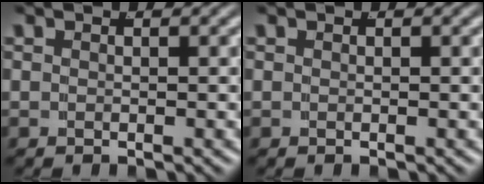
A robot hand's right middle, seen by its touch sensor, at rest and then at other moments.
{"total": 0.0}